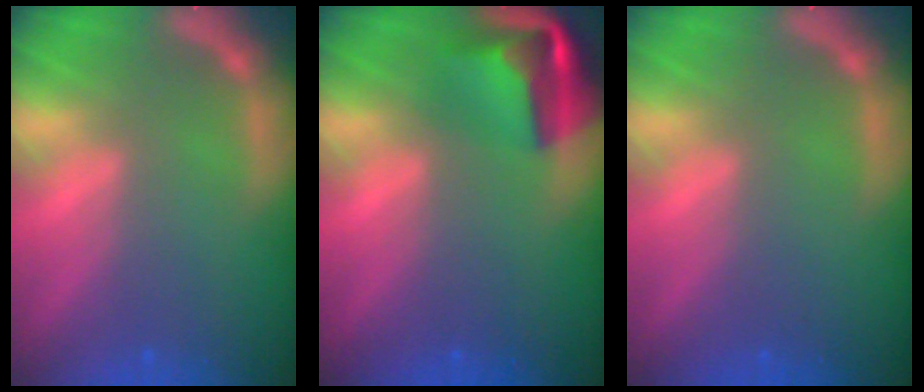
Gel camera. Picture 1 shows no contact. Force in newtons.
{"total": 6.9}
{"total": 0.0}